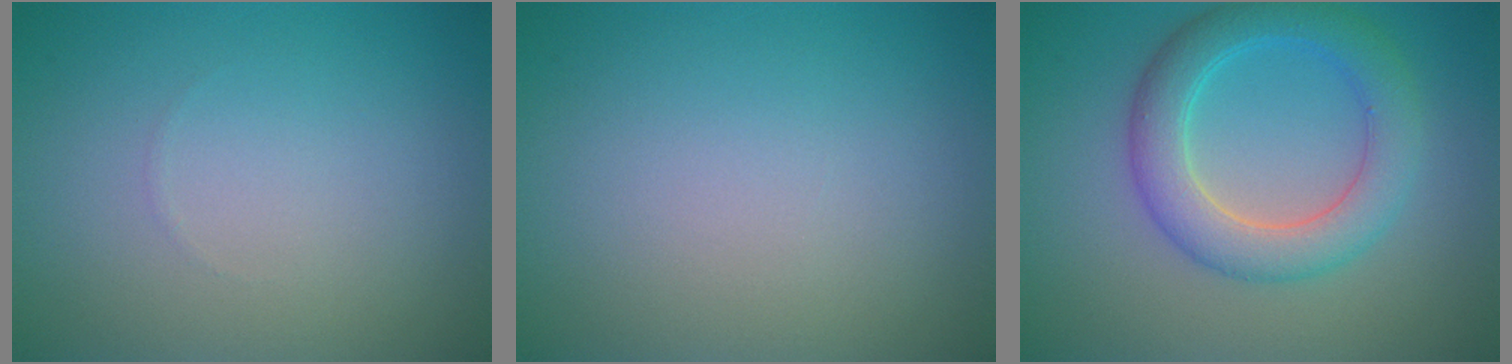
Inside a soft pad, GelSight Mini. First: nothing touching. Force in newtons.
{"total": 0.0}
{"total": 5.1, "press": 5.1, "slide": 0.2}